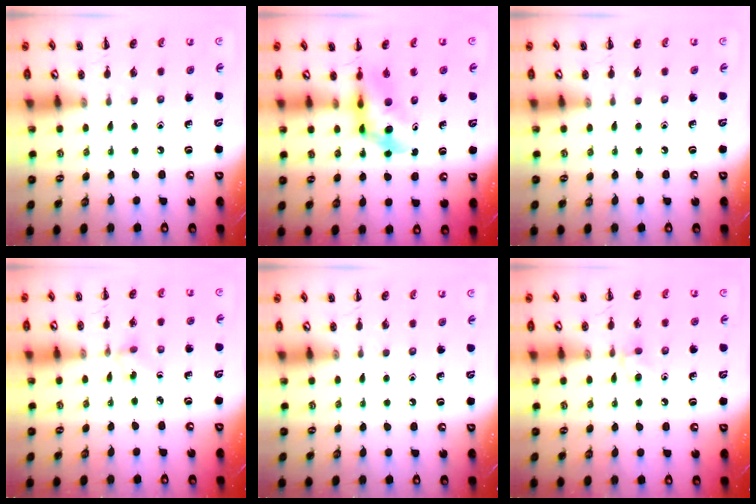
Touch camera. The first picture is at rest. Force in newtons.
{"total": 5.4, "press": 5.3, "slide": 1.0}
{"total": 0.0}
{"total": 3.1, "press": 2.8, "slide": 1.3}
{"total": 0.0}
{"total": 4.8, "press": 4.5, "slide": 1.7}